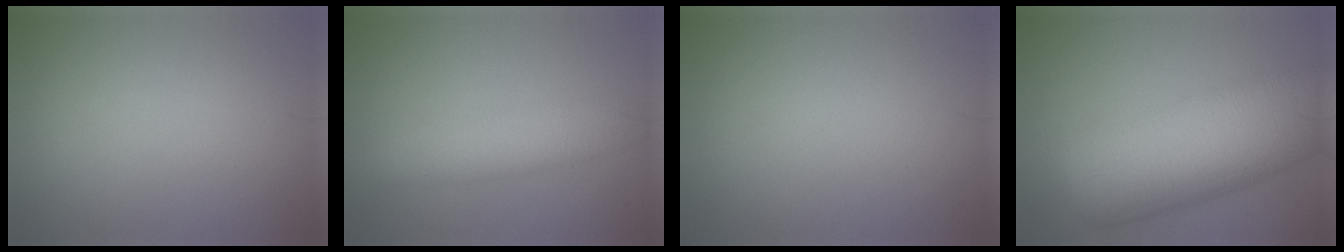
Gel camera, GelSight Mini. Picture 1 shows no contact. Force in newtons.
{"total": 4.0, "press": 4.0, "slide": 0.1}
{"total": 0.0}
{"total": 12.4, "press": 12.4, "slide": 0.3}